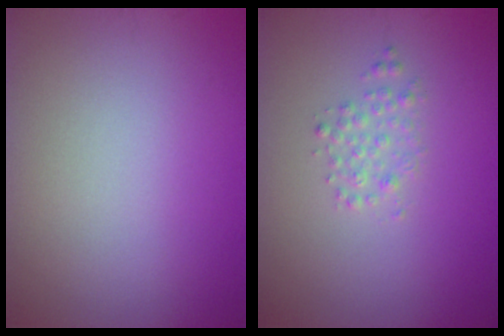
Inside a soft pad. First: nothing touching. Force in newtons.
{"total": 1.4, "press": 1.4, "slide": 0.0}